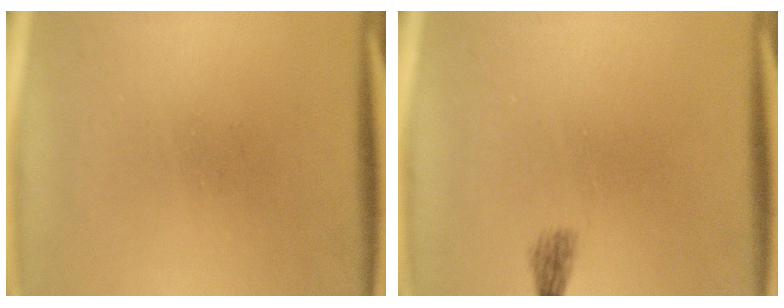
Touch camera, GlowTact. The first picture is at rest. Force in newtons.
{"total": 1.4}